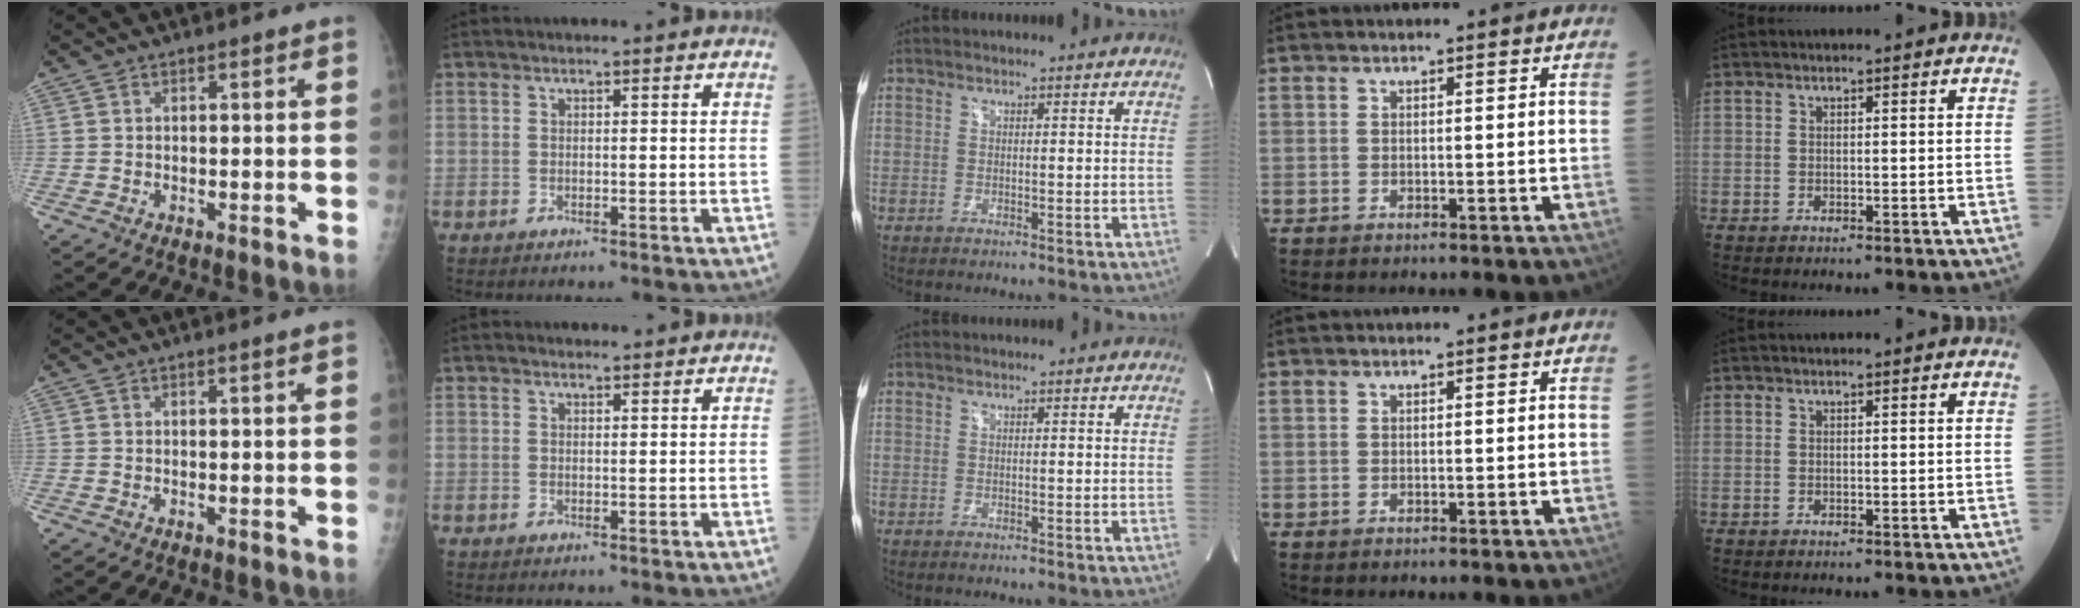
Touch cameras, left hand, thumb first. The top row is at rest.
{"thumb": {"total": 1.3, "force": [0.8, -0.2, 0.9], "torque": [-0.013, 0.000, 0.014]}, "index": {"total": 1.8, "force": [1.7, 0.3, 0.3], "torque": [-0.008, 0.007, 0.024]}}